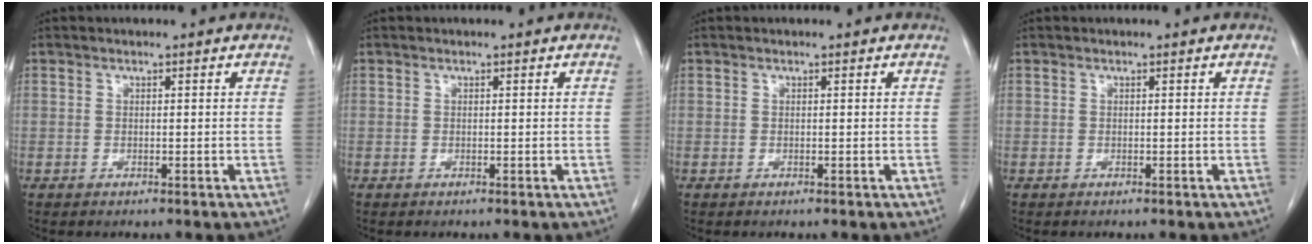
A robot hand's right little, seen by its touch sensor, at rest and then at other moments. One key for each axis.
{"total": 0.0}
{"total": 0.0}
{"total": 0.0}